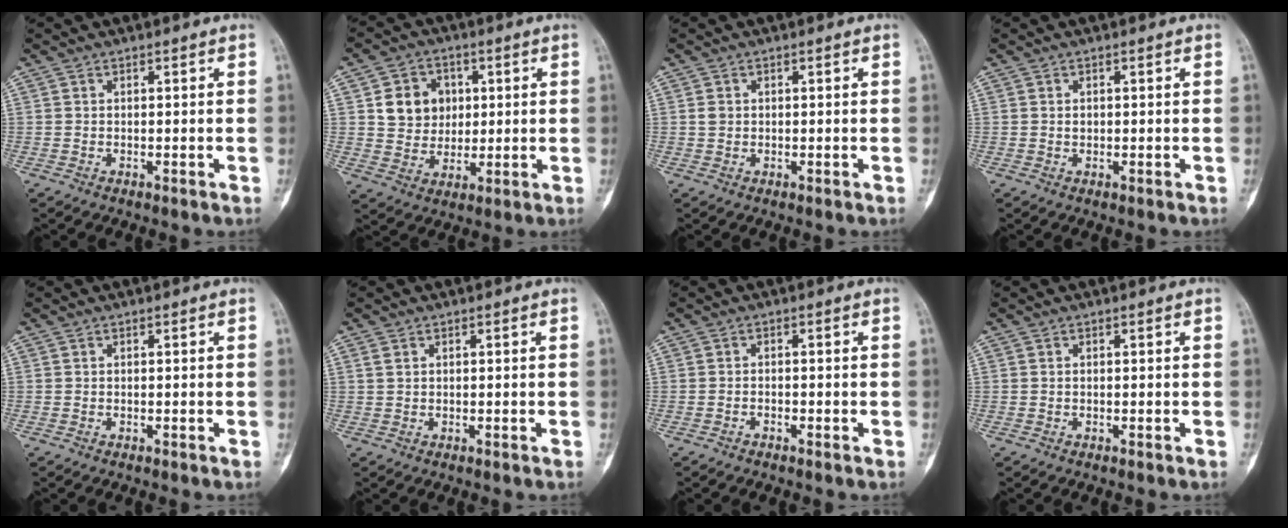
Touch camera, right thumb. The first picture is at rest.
{"total": 9.3, "force": [2.1, 8.1, 4.1], "torque": [-0.025, -0.005, 0.040]}
{"total": 1.3, "force": [0.2, 1.1, 0.6], "torque": [-0.010, 0.001, 0.005]}
{"total": 0.7, "force": [0.1, 0.6, 0.4], "torque": [-0.002, 0.002, 0.001]}
{"total": 0.0}
{"total": 1.1, "force": [0.6, 0.7, 0.6], "torque": [-0.014, 0.005, 0.014]}
{"total": 0.7, "force": [-0.6, 0.3, 0.2], "torque": [-0.001, 0.004, -0.013]}
{"total": 0.0}